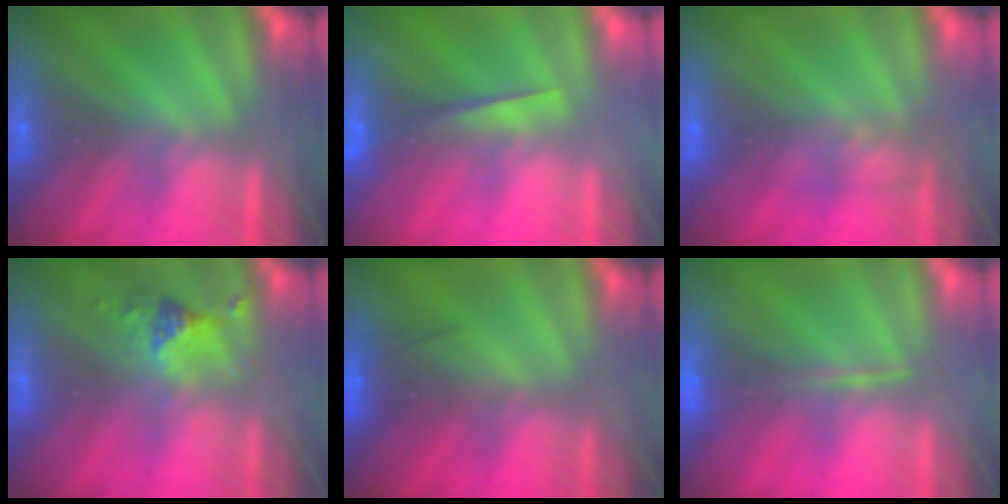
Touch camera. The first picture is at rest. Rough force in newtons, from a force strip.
{"total": 4.6}
{"total": 1.0}
{"total": 2.5}
{"total": 6.8}
{"total": 1.5}